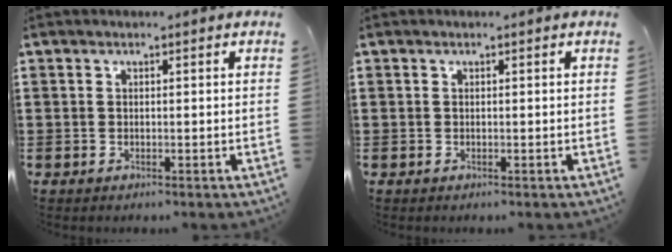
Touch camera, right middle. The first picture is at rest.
{"total": 0.0}